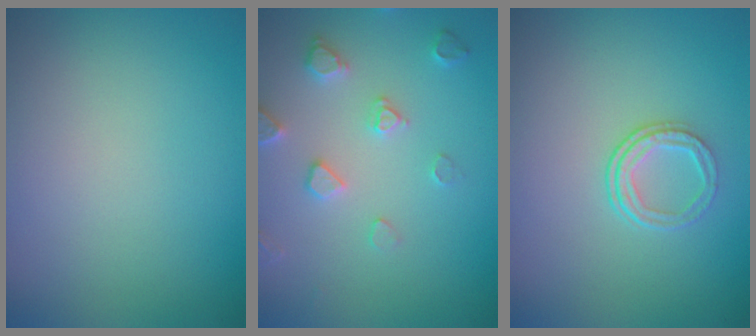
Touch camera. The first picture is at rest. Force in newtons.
{"total": 2.9, "press": 2.8, "slide": 0.7}
{"total": 2.1, "press": 1.4, "slide": 1.5}